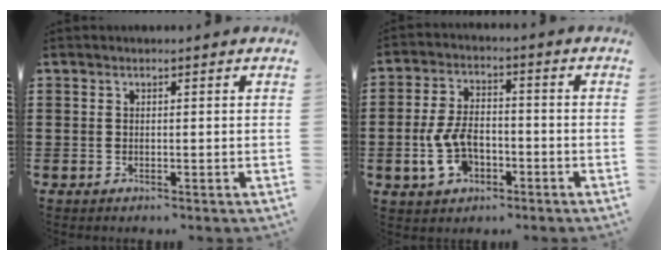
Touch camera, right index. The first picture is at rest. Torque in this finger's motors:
{"motor_torque": [1.40, 0.74, 0.42, 0.06]}